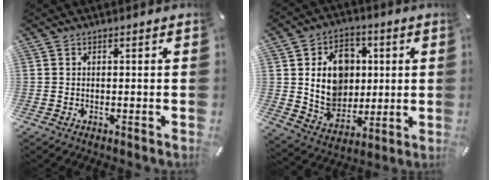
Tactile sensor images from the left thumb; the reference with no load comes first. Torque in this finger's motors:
{"motor_torque": [1.91, 1.93, 1.27, -0.22, 0.24]}